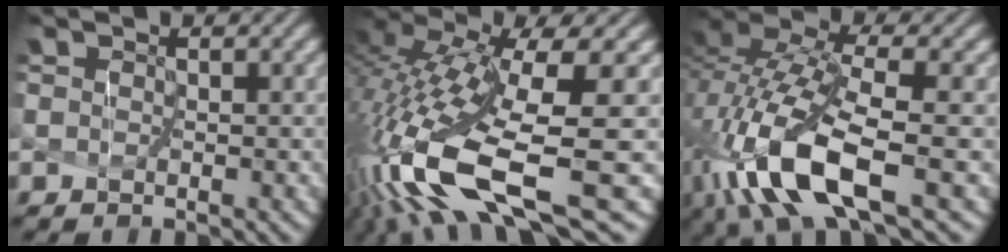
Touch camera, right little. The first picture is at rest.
{"total": 12.4, "force": [-3.6, 3.3, 11.4], "torque": [-0.252, -0.011, -0.043]}
{"total": 10.1, "force": [-4.6, 3.0, 8.4], "torque": [-0.181, -0.004, -0.081]}